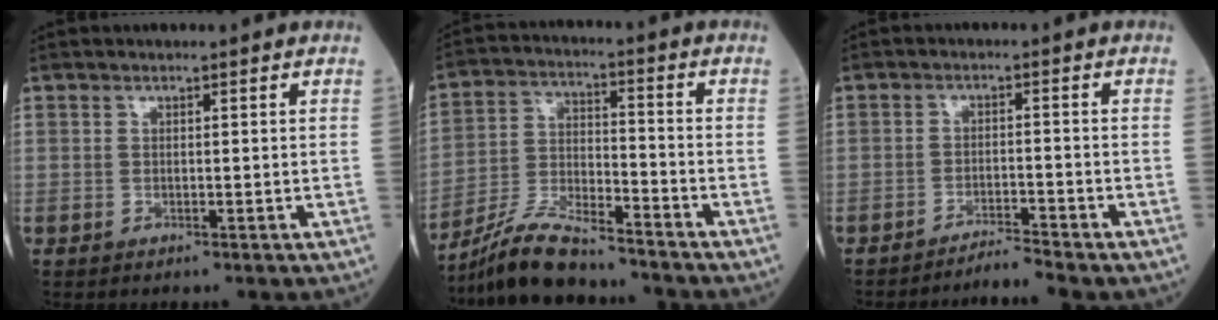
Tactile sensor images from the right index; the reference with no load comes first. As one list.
[{"total": 11.0, "force": [-9.9, 1.6, 4.6], "torque": [-0.090, -0.006, -0.186]}, {"total": 3.2, "force": [-3.0, -0.9, 0.4], "torque": [-0.005, -0.013, -0.052]}]